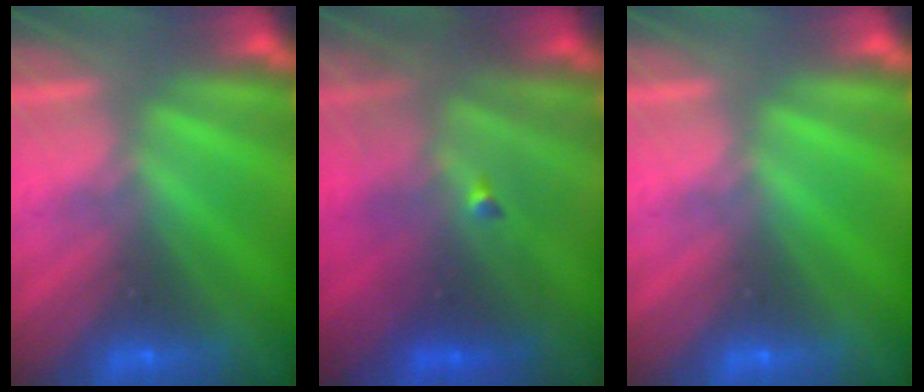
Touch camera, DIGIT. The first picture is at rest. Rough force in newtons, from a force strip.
{"total": 4.4}
{"total": 0.0}